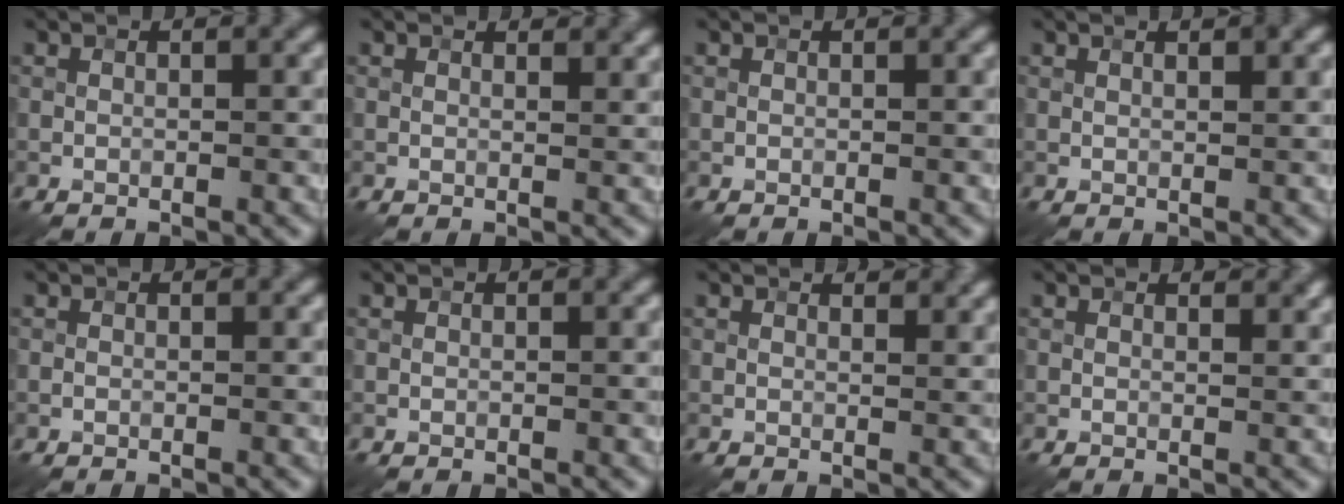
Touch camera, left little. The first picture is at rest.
{"total": 1.4, "force": [1.2, 0.2, 0.6], "torque": [-0.012, -0.001, 0.014]}
{"total": 0.0}
{"total": 1.0, "force": [0.6, 0.0, 0.8], "torque": [-0.014, 0.001, 0.010]}
{"total": 0.0}
{"total": 0.0}
{"total": 1.7, "force": [1.4, 0.4, 0.8], "torque": [-0.014, -0.002, 0.018]}
{"total": 1.4, "force": [1.2, 0.2, 0.6], "torque": [-0.011, -0.002, 0.014]}